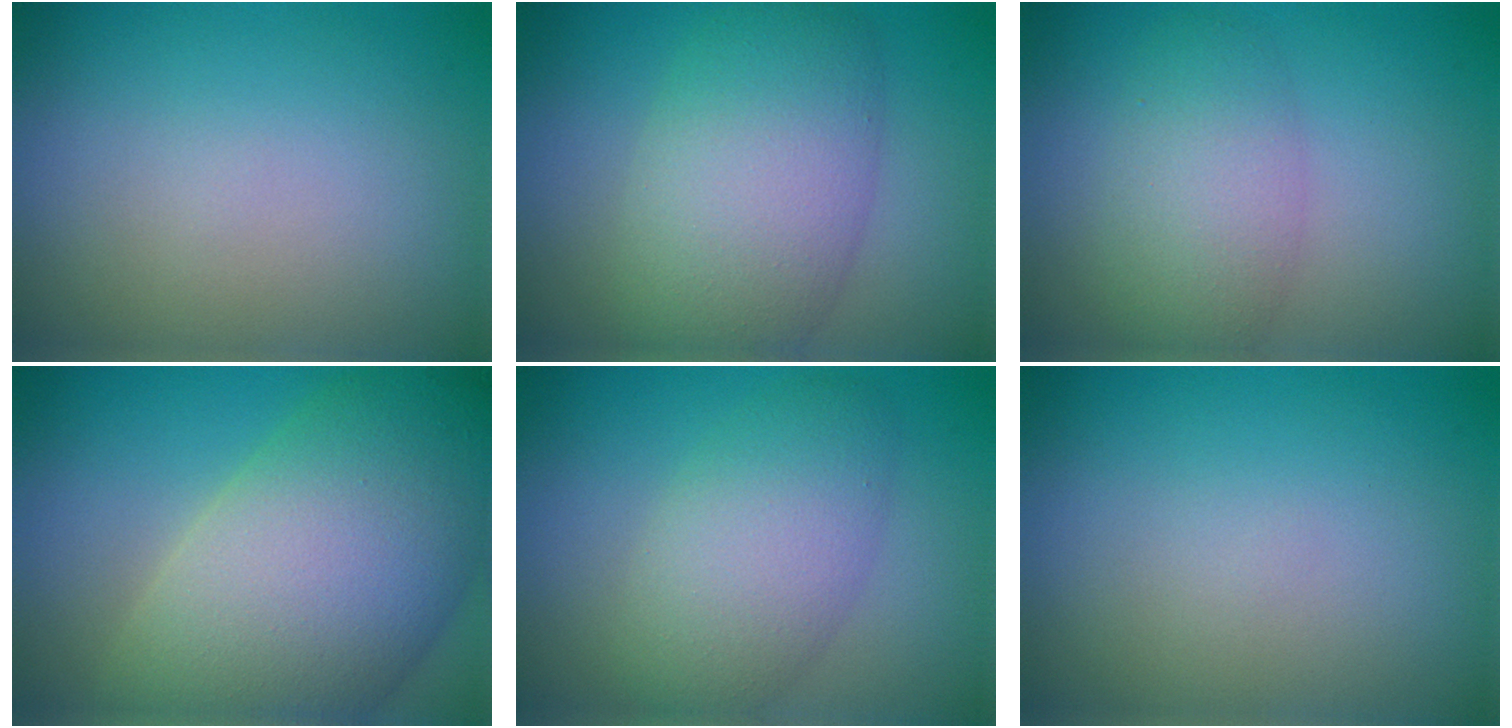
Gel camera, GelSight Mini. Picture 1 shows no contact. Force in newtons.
{"total": 7.6, "press": 7.6, "slide": 0.4}
{"total": 4.0, "press": 4.0, "slide": 0.1}
{"total": 14.4, "press": 14.4, "slide": 0.8}
{"total": 5.2, "press": 5.2, "slide": 0.1}
{"total": 0.0}